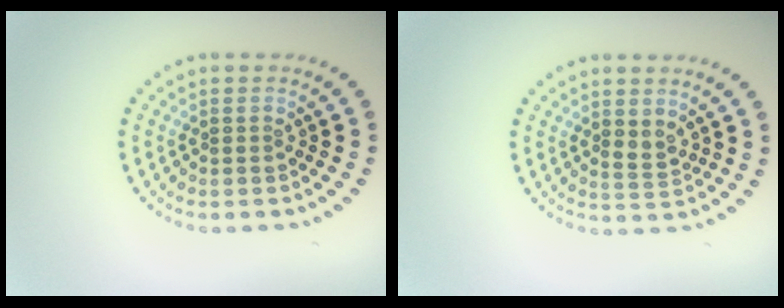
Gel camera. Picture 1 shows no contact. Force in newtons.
{"total": 1.3, "press": 1.2, "slide": 0.6}